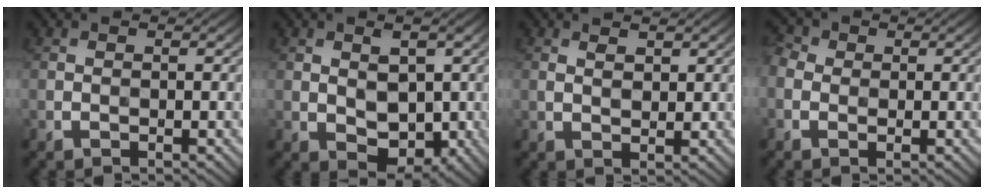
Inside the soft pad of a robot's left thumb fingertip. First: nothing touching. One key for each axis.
{"total": 5.6, "fx": 0.3, "fy": 3.6, "fz": 4.3, "tx": -0.066, "ty": -0.008, "tz": 0.007}
{"total": 2.0, "fx": 1.2, "fy": 0.7, "fz": 1.3, "tx": -0.022, "ty": -0.007, "tz": 0.028}
{"total": 3.1, "fx": -0.1, "fy": 2.7, "fz": 1.5, "tx": -0.043, "ty": 0.005, "tz": -0.005}